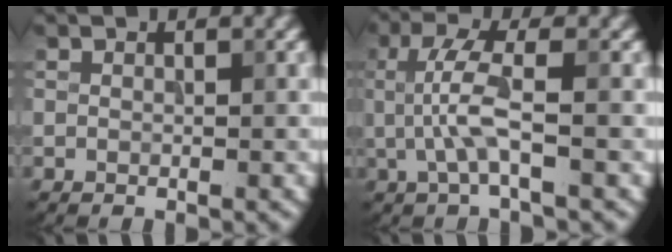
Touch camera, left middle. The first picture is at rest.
{"total": 3.9, "force": [-0.3, 0.8, 3.8], "torque": [-0.087, 0.001, -0.005]}